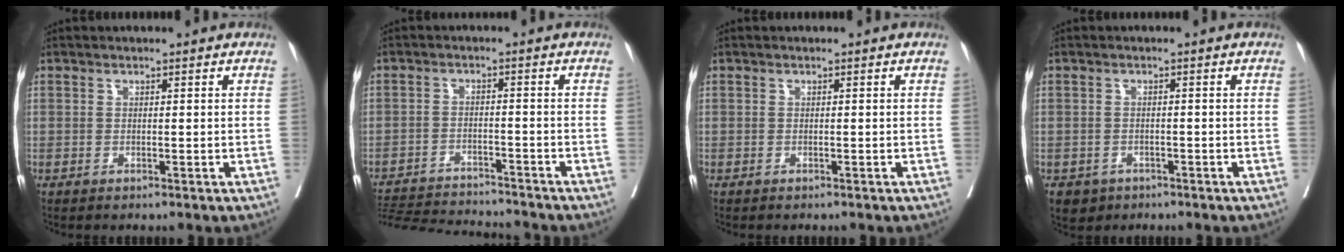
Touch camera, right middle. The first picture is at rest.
{"total": 11.2, "force": [-10.8, 1.1, 2.5], "torque": [-0.047, -0.003, -0.164]}
{"total": 0.0}
{"total": 2.5, "force": [-1.3, 2.1, 0.2], "torque": [-0.006, 0.004, -0.018]}